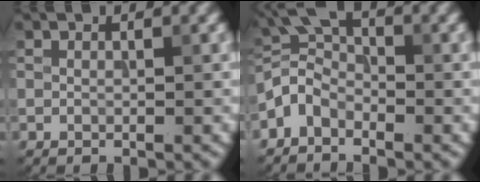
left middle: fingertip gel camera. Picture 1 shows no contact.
{"total": 3.3, "force": [-2.1, 1.8, 1.6], "torque": [-0.033, 0.011, -0.056]}